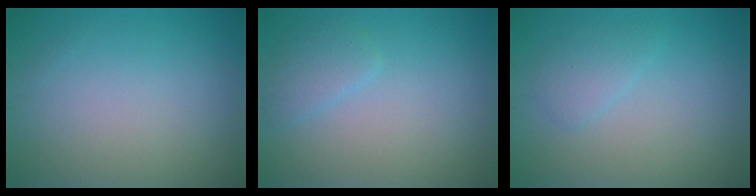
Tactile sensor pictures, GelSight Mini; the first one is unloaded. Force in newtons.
{"total": 1.7, "press": 1.7, "slide": 0.1}
{"total": 1.8, "press": 1.8, "slide": 0.1}